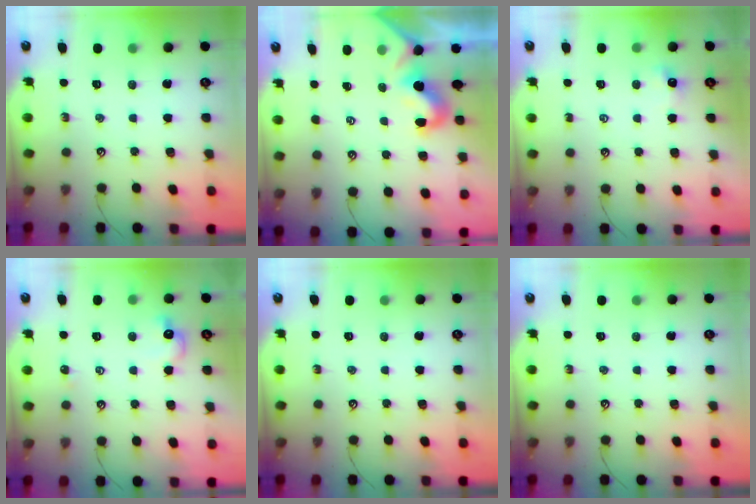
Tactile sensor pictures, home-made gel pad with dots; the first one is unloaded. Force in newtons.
{"total": 2.0, "press": 1.9, "slide": 0.6}
{"total": 2.2, "press": 2.2, "slide": 0.4}
{"total": 3.9, "press": 3.8, "slide": 0.7}
{"total": 0.0}
{"total": 0.0}